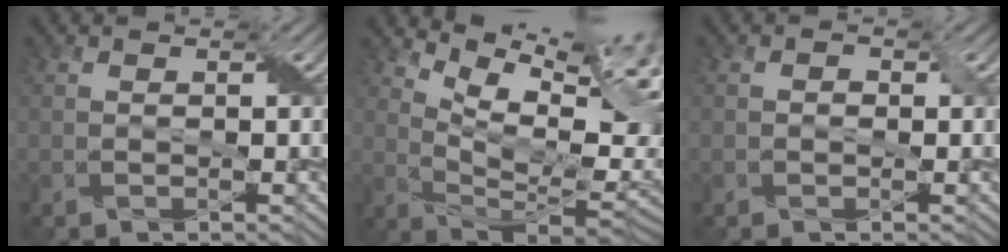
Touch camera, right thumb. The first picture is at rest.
{"total": 15.7, "force": [6.5, 6.0, 12.9], "torque": [-0.187, 0.020, 0.109]}
{"total": 0.9, "force": [-0.2, 0.8, 0.3], "torque": [-0.004, -0.003, -0.006]}